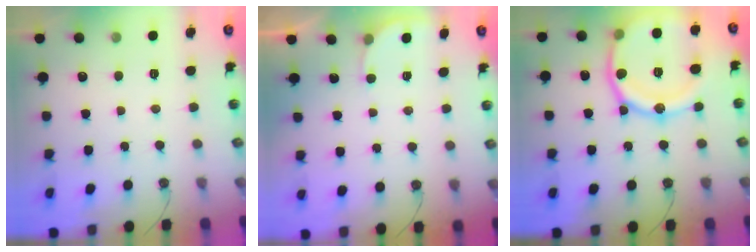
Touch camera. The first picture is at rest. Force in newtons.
{"total": 2.7, "press": 2.7, "slide": 0.2}
{"total": 20.3, "press": 20.2, "slide": 1.8}